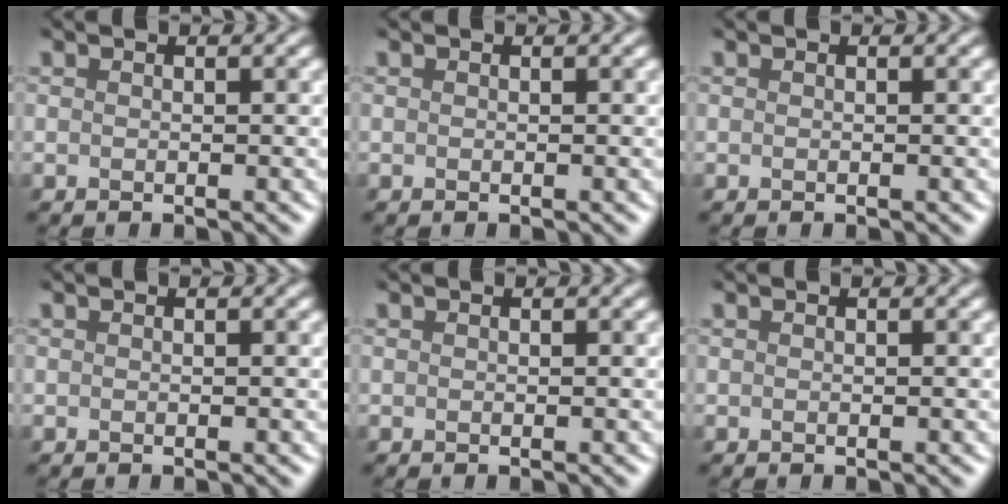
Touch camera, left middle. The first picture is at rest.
{"total": 0.0}
{"total": 0.0}
{"total": 0.0}
{"total": 0.0}
{"total": 0.0}